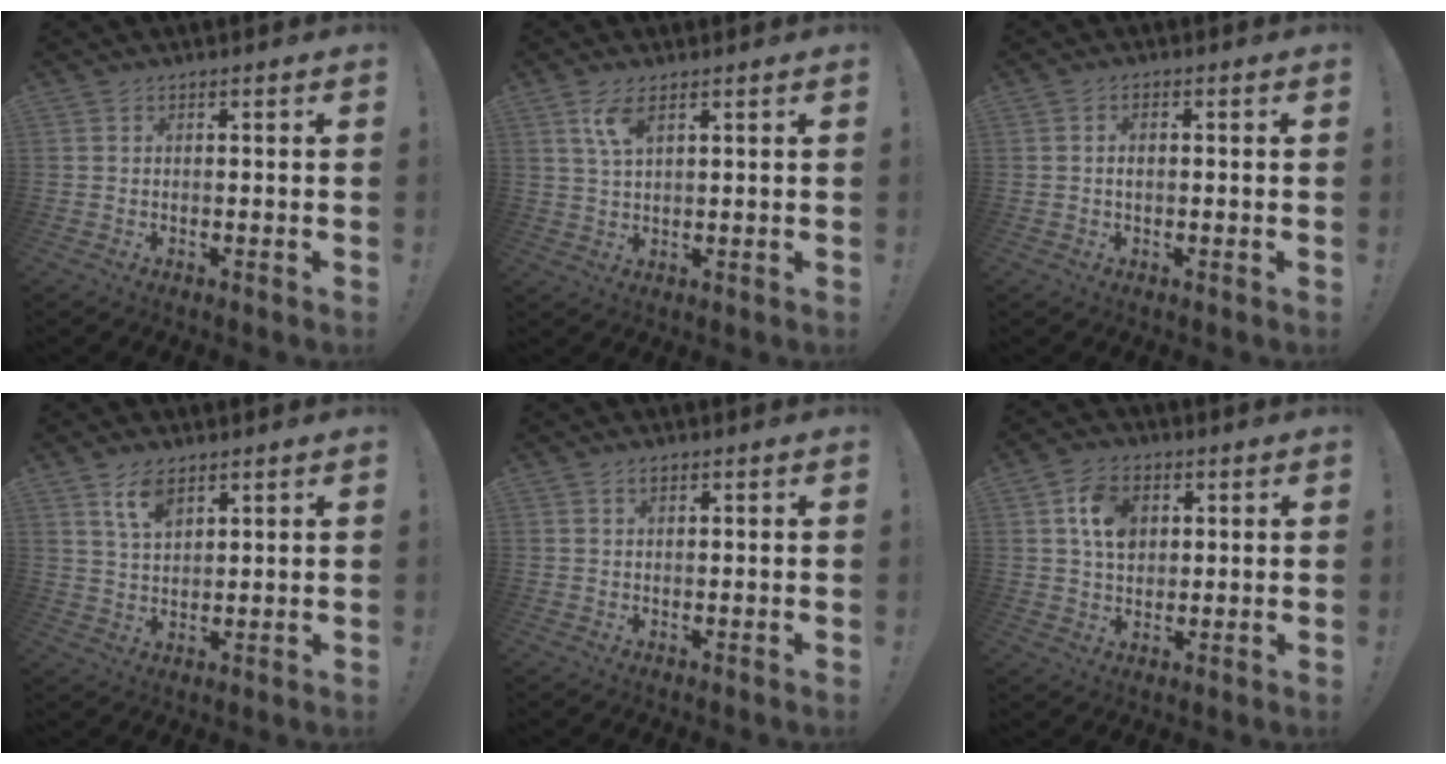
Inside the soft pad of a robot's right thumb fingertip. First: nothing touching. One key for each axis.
{"total": 5.5, "fx": 2.8, "fy": 2.0, "fz": 4.3, "tx": -0.081, "ty": -0.002, "tz": 0.048}
{"total": 1.3, "fx": -0.1, "fy": 0.6, "fz": 1.1, "tx": -0.023, "ty": 0.003, "tz": -0.003}
{"total": 6.8, "fx": 4.3, "fy": 3.0, "fz": 4.2, "tx": -0.076, "ty": -0.016, "tz": 0.077}
{"total": 1.2, "fx": 0.8, "fy": 0.5, "fz": 0.7, "tx": -0.009, "ty": -0.001, "tz": 0.014}
{"total": 9.6, "fx": 3.0, "fy": 7.2, "fz": 5.7, "tx": -0.094, "ty": 0.009, "tz": 0.059}